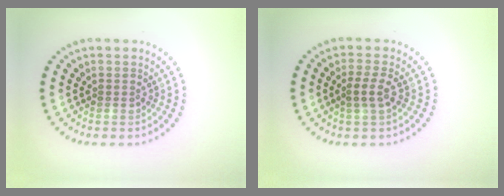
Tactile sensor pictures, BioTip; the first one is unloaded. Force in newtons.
{"total": 1.8, "press": 1.7, "slide": 0.7}